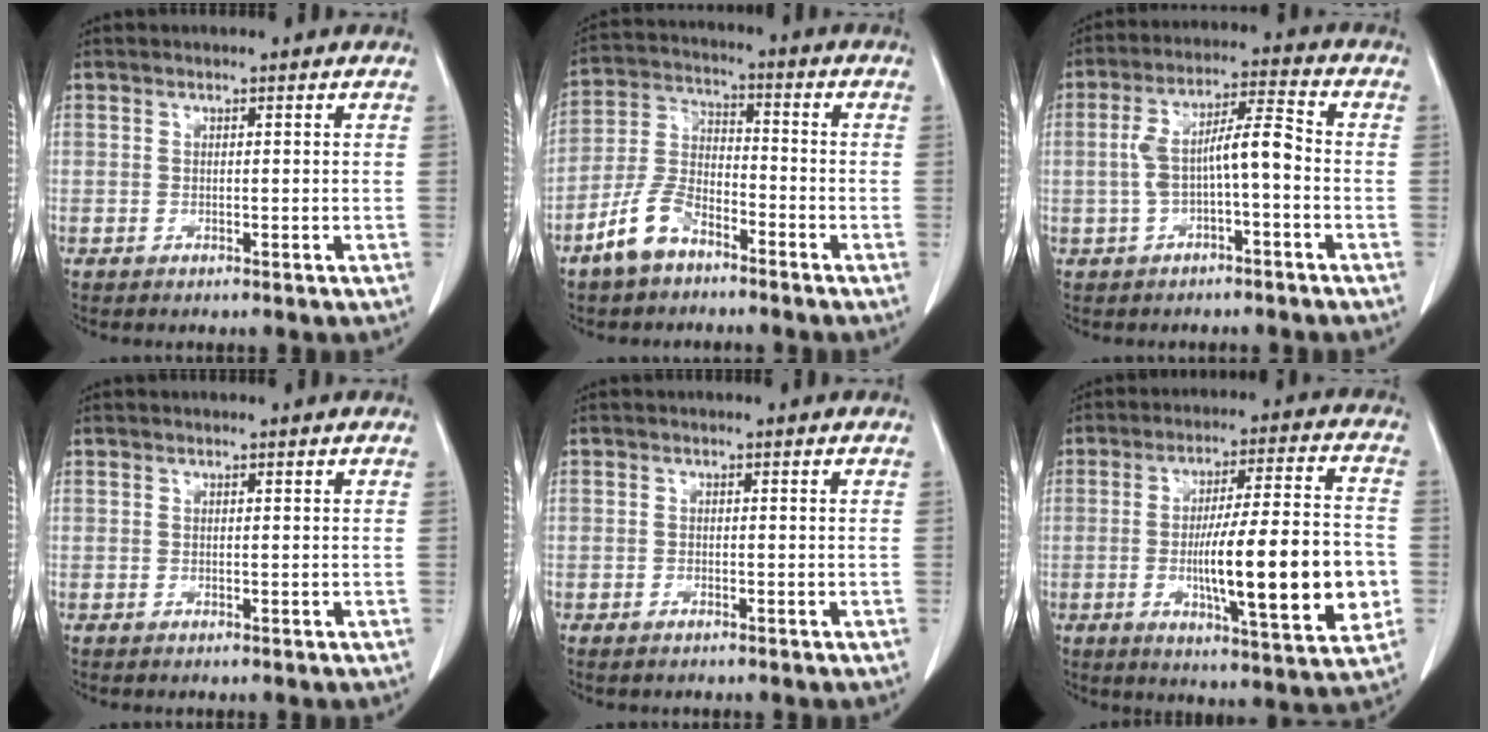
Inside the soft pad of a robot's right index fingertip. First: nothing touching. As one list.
[{"total": 9.4, "force": [-6.5, 4.2, 5.3], "torque": [-0.126, 0.009, -0.136]}, {"total": 8.2, "force": [-1.1, 1.7, 7.9], "torque": [-0.154, 0.031, -0.019]}, {"total": 0.0}, {"total": 0.7, "force": [-0.4, 0.4, 0.4], "torque": [-0.010, -0.001, -0.005]}, {"total": 18.7, "force": [-3.0, 2.2, 18.3], "torque": [-0.275, -0.001, -0.040]}]